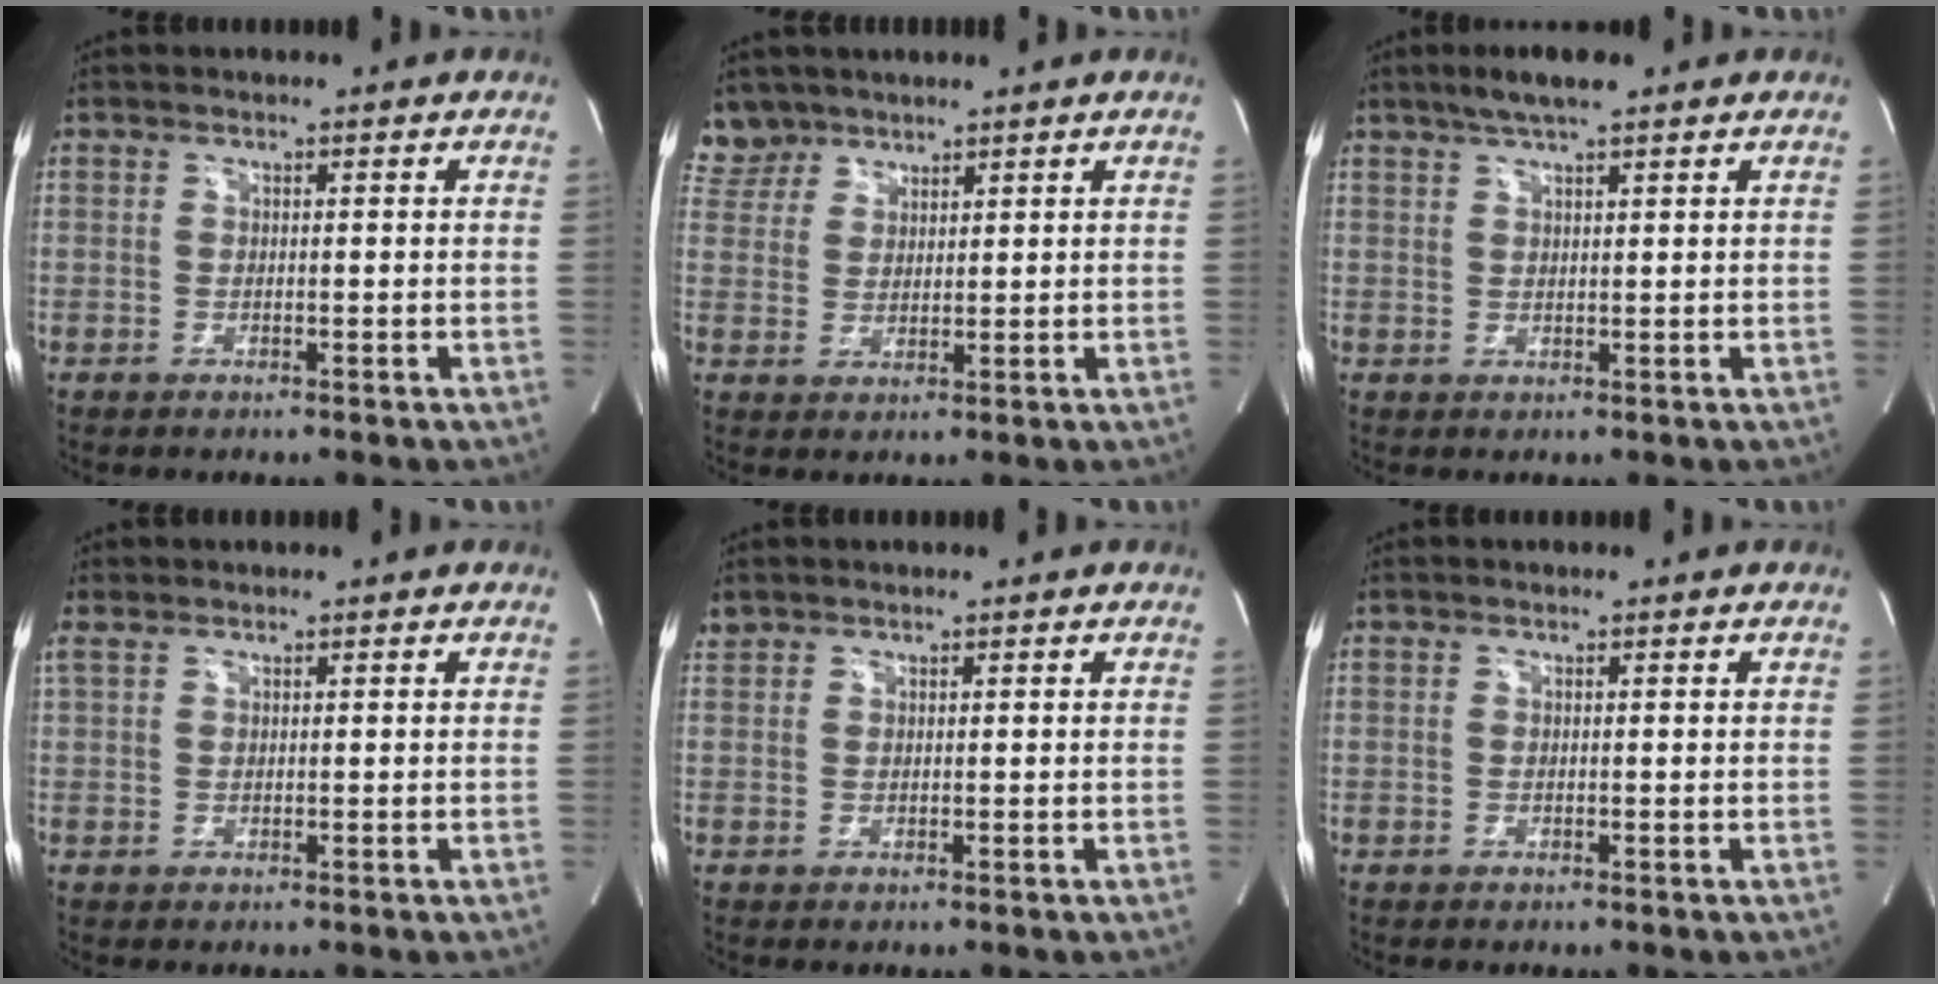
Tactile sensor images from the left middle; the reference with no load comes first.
{"total": 5.4, "force": [4.6, 2.7, -0.4], "torque": [0.014, 0.007, 0.096]}
{"total": 4.7, "force": [3.5, 0.6, 3.1], "torque": [-0.063, 0.013, 0.062]}
{"total": 1.4, "force": [1.1, 0.5, 0.6], "torque": [-0.029, 0.023, 0.032]}
{"total": 1.0, "force": [0.9, 0.4, -0.1], "torque": [-0.004, 0.015, 0.020]}
{"total": 0.0}